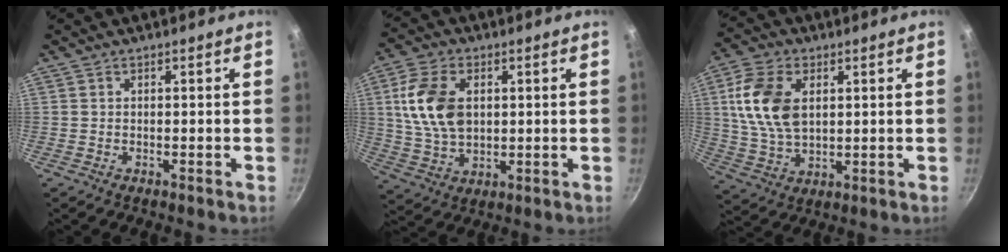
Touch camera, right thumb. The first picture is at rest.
{"total": 12.6, "force": [2.4, 8.2, 9.3], "torque": [-0.165, -0.006, 0.048]}
{"total": 13.0, "force": [3.1, 8.1, 9.7], "torque": [-0.177, -0.008, 0.062]}